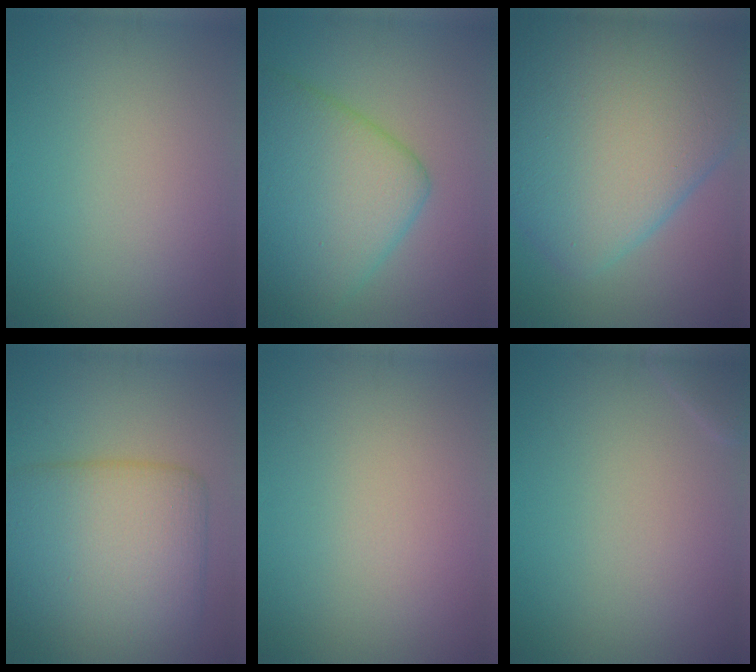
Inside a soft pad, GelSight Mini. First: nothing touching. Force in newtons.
{"total": 9.3, "press": 9.3, "slide": 0.1}
{"total": 14.7, "press": 14.7, "slide": 0.4}
{"total": 9.0, "press": 9.0, "slide": 0.4}
{"total": 0.0}
{"total": 1.1, "press": 1.1, "slide": 0.1}